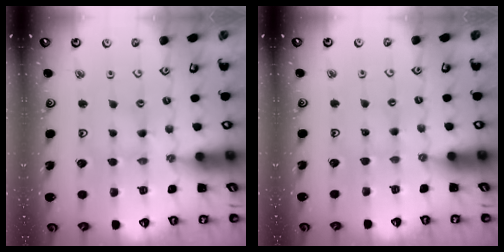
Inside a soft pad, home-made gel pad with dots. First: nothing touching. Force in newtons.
{"total": 1.1, "press": 1.0, "slide": 0.3}